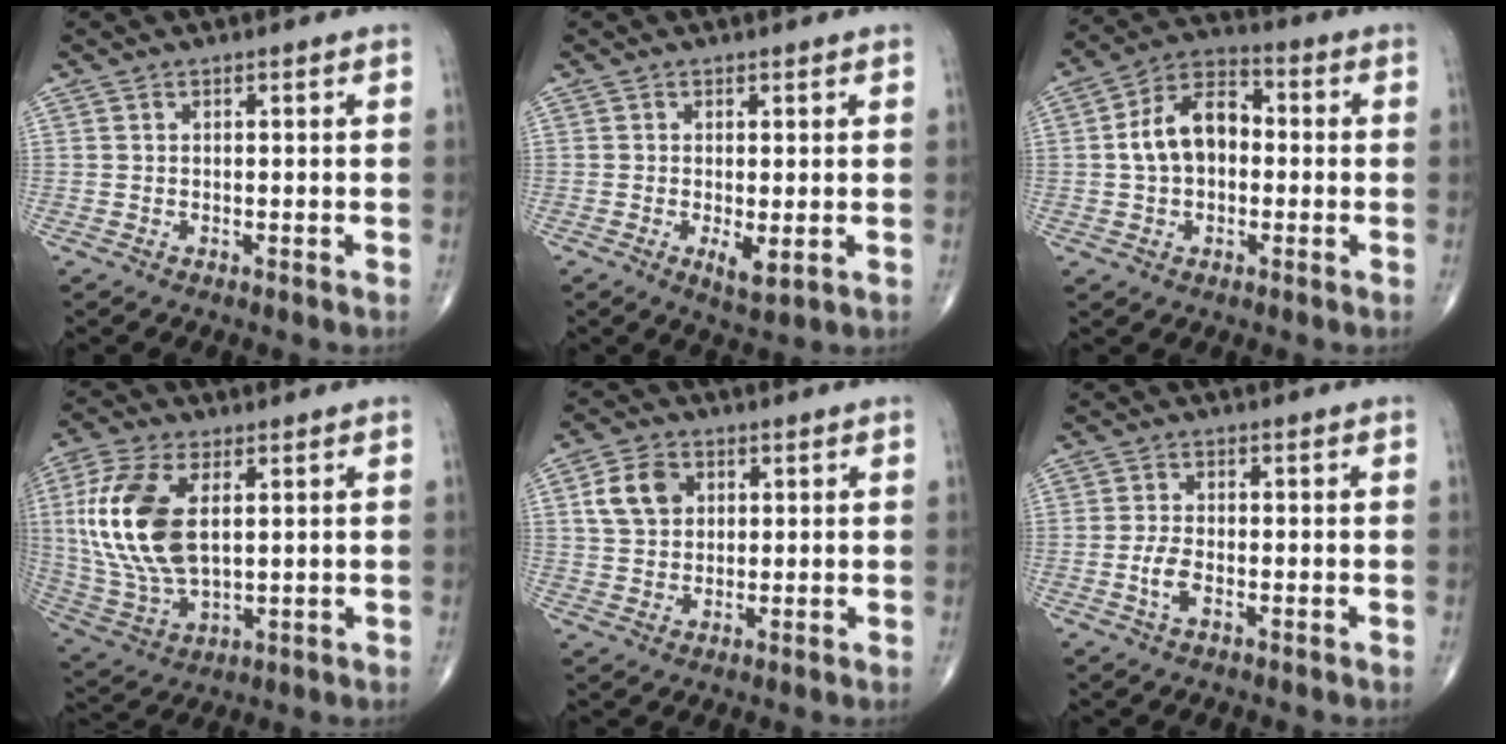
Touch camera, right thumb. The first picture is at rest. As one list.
[{"total": 3.2, "force": [-0.5, 1.1, 3.0], "torque": [-0.049, -0.010, -0.004]}, {"total": 11.0, "force": [0.2, 7.4, 8.2], "torque": [-0.133, 0.031, -0.008]}, {"total": 17.8, "force": [3.4, 9.5, 14.6], "torque": [-0.319, -0.012, 0.069]}, {"total": 7.2, "force": [2.2, 5.5, 4.2], "torque": [-0.061, 0.000, 0.040]}, {"total": 3.3, "force": [-1.1, 1.5, 2.7], "torque": [-0.060, 0.006, -0.021]}]